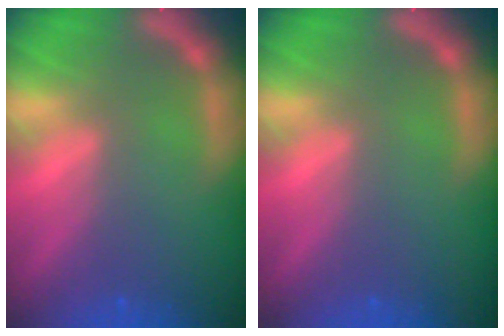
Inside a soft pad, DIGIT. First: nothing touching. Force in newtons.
{"total": 0.0}